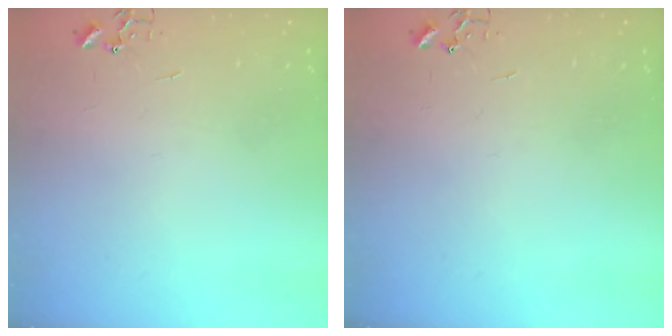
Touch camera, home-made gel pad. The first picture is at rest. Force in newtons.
{"total": 0.0}